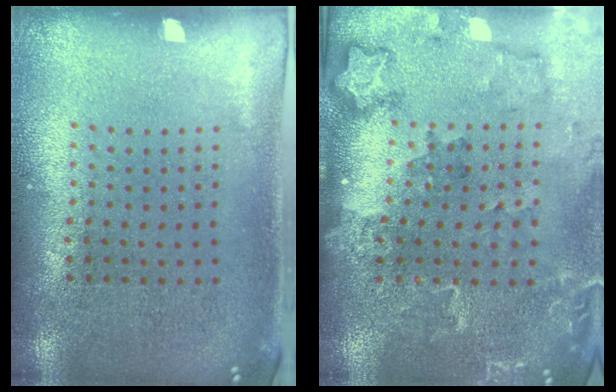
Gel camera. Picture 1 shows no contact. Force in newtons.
{"total": 1.8, "press": 1.8, "slide": 0.2}